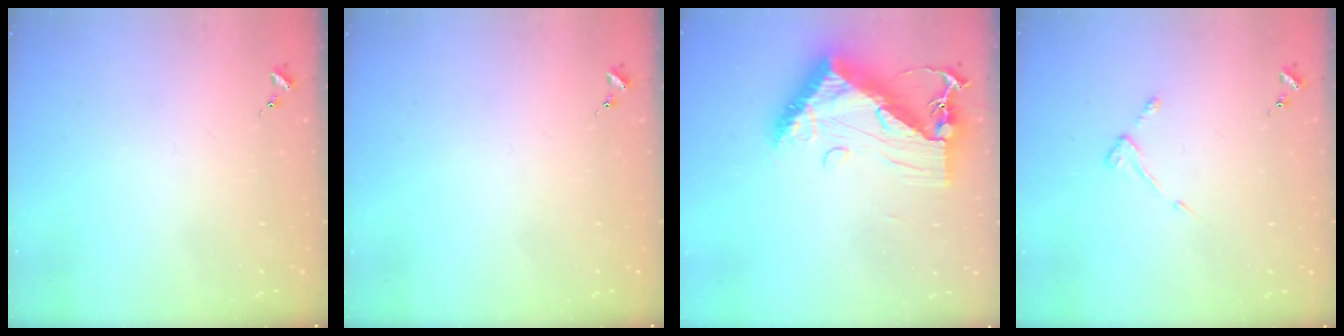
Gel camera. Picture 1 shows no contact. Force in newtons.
{"total": 0.0}
{"total": 14.1, "press": 14.0, "slide": 1.3}
{"total": 3.7, "press": 3.7, "slide": 0.5}